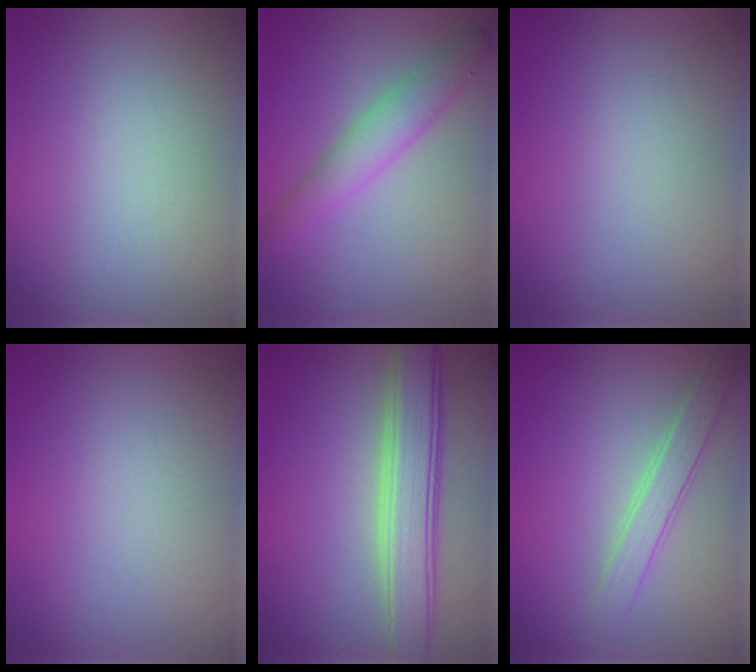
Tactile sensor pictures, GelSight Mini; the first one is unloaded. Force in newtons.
{"total": 2.6, "press": 2.6, "slide": 0.0}
{"total": 0.0}
{"total": 0.0}
{"total": 5.3, "press": 5.3, "slide": 0.4}
{"total": 2.3, "press": 2.3, "slide": 0.1}